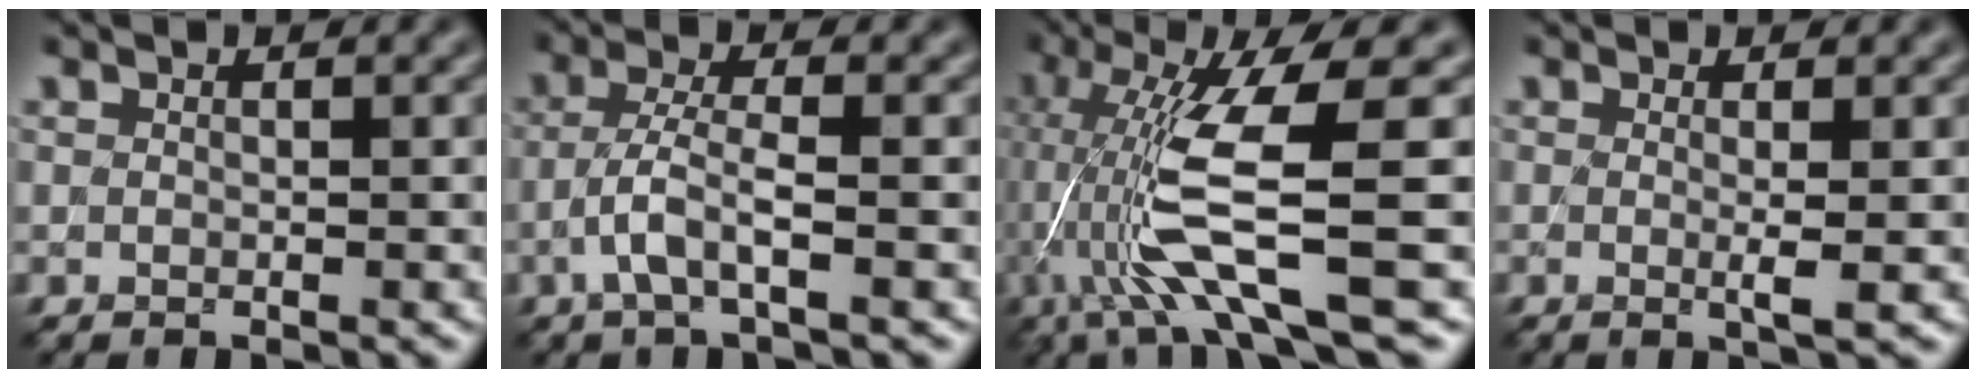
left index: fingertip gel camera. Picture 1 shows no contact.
{"total": 2.9, "force": [-1.2, 0.5, 2.6], "torque": [-0.060, 0.009, -0.033]}
{"total": 9.8, "force": [-1.7, 1.8, 9.5], "torque": [-0.184, -0.005, -0.029]}
{"total": 2.0, "force": [0.1, 0.4, 2.0], "torque": [-0.034, -0.006, -0.006]}